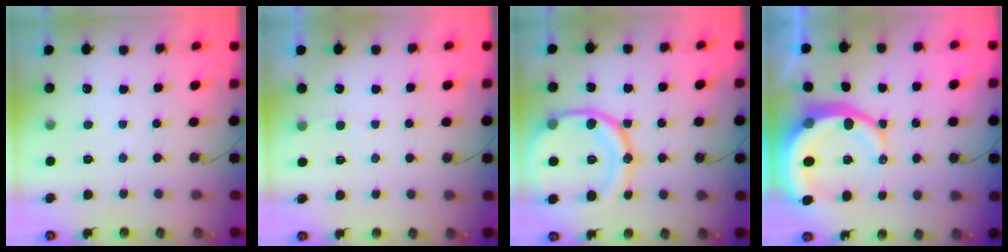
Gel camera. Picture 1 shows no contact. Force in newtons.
{"total": 2.8, "press": 2.8, "slide": 0.2}
{"total": 18.7, "press": 18.6, "slide": 1.8}
{"total": 14.5, "press": 14.4, "slide": 1.7}